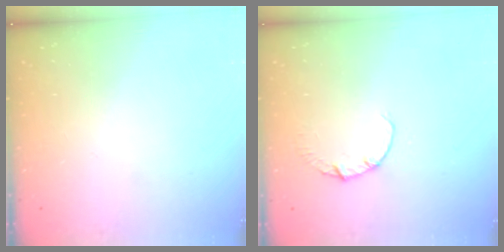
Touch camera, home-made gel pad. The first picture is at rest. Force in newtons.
{"total": 1.9, "press": 1.9, "slide": 0.3}